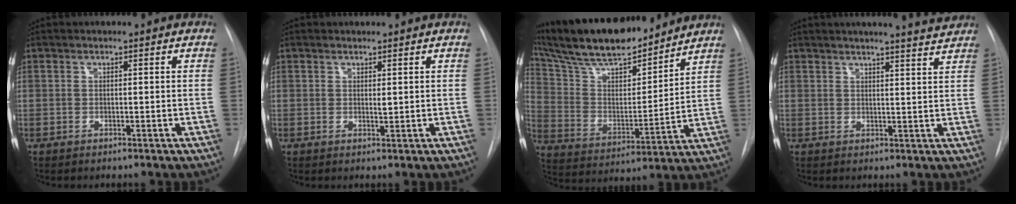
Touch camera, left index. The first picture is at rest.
{"total": 0.6, "force": [0.1, 0.2, 0.6], "torque": [-0.010, -0.009, 0.002]}
{"total": 20.8, "force": [18.0, 4.1, 9.6], "torque": [-0.176, 0.012, 0.306]}
{"total": 7.4, "force": [6.9, -0.4, 2.7], "torque": [-0.042, -0.010, 0.073]}